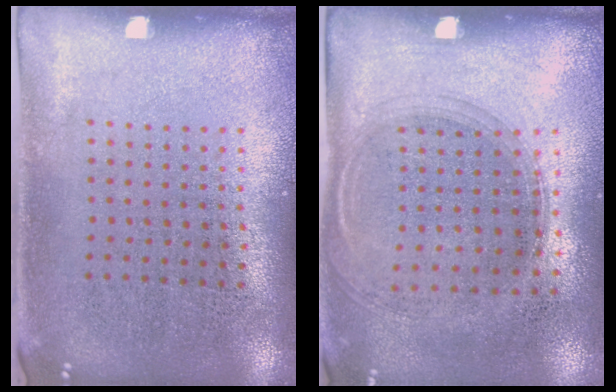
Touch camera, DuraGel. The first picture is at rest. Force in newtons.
{"total": 1.3, "press": 1.1, "slide": 0.7}